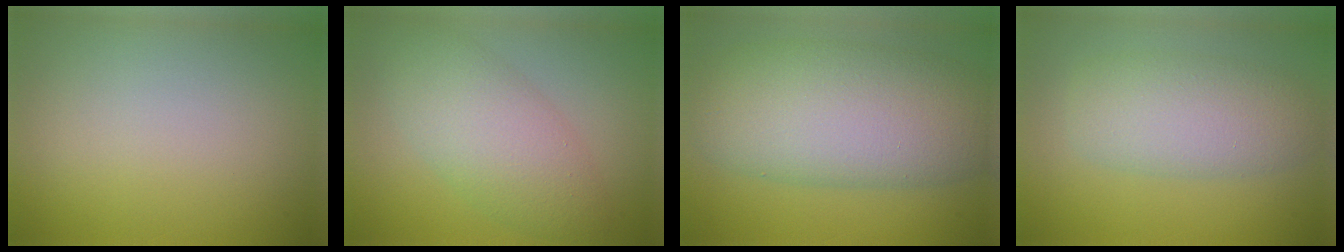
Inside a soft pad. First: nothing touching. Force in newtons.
{"total": 5.7, "press": 5.7, "slide": 0.1}
{"total": 10.7, "press": 10.7, "slide": 0.5}
{"total": 5.4, "press": 5.4, "slide": 0.2}